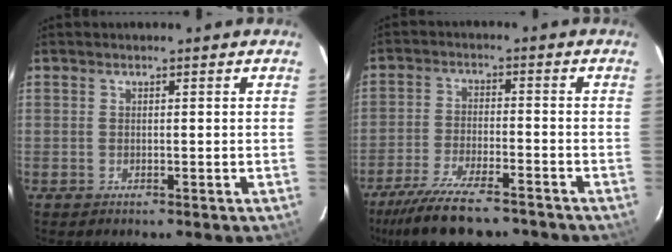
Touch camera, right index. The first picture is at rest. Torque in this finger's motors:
{"motor_torque": [1.08, -1.07, 0.23, 0.12]}